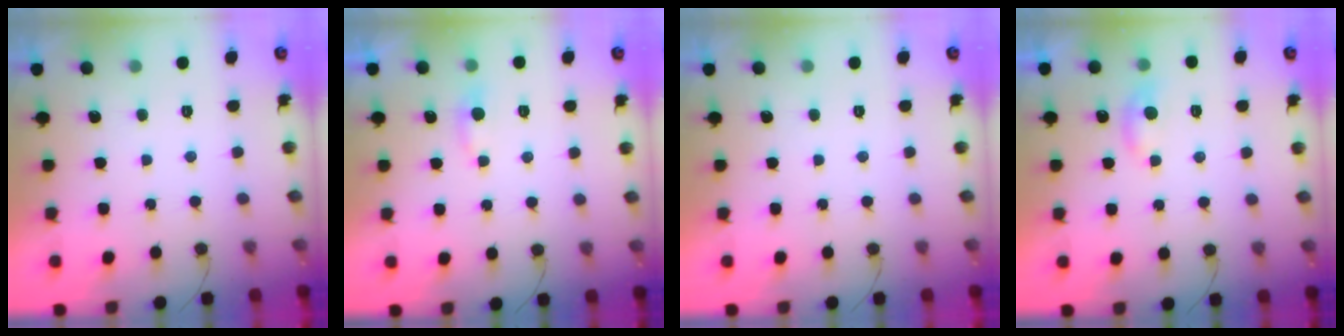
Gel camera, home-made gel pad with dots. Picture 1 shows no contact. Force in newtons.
{"total": 3.6, "press": 3.6, "slide": 0.4}
{"total": 0.0}
{"total": 5.6, "press": 5.5, "slide": 0.6}